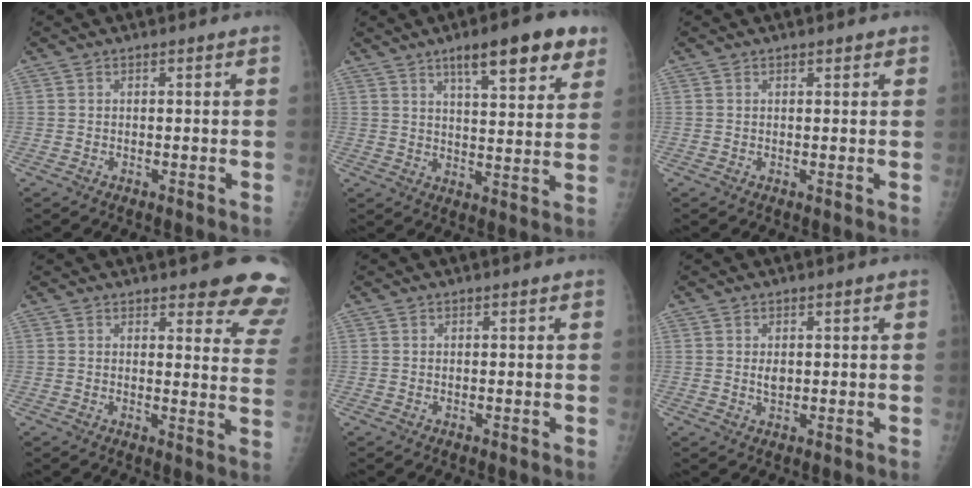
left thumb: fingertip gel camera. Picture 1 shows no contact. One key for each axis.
{"total": 14.1, "fx": 8.3, "fy": 4.0, "fz": 10.6, "tx": -0.119, "ty": -0.030, "tz": 0.118}
{"total": 1.0, "fx": 0.7, "fy": 0.4, "fz": 0.5, "tx": -0.003, "ty": -0.003, "tz": 0.008}
{"total": 12.1, "fx": 10.5, "fy": 3.3, "fz": 5.1, "tx": -0.010, "ty": -0.072, "tz": 0.095}
{"total": 0.0}
{"total": 2.0, "fx": 0.4, "fy": 1.3, "fz": 1.5, "tx": -0.020, "ty": -0.004, "tz": 0.009}